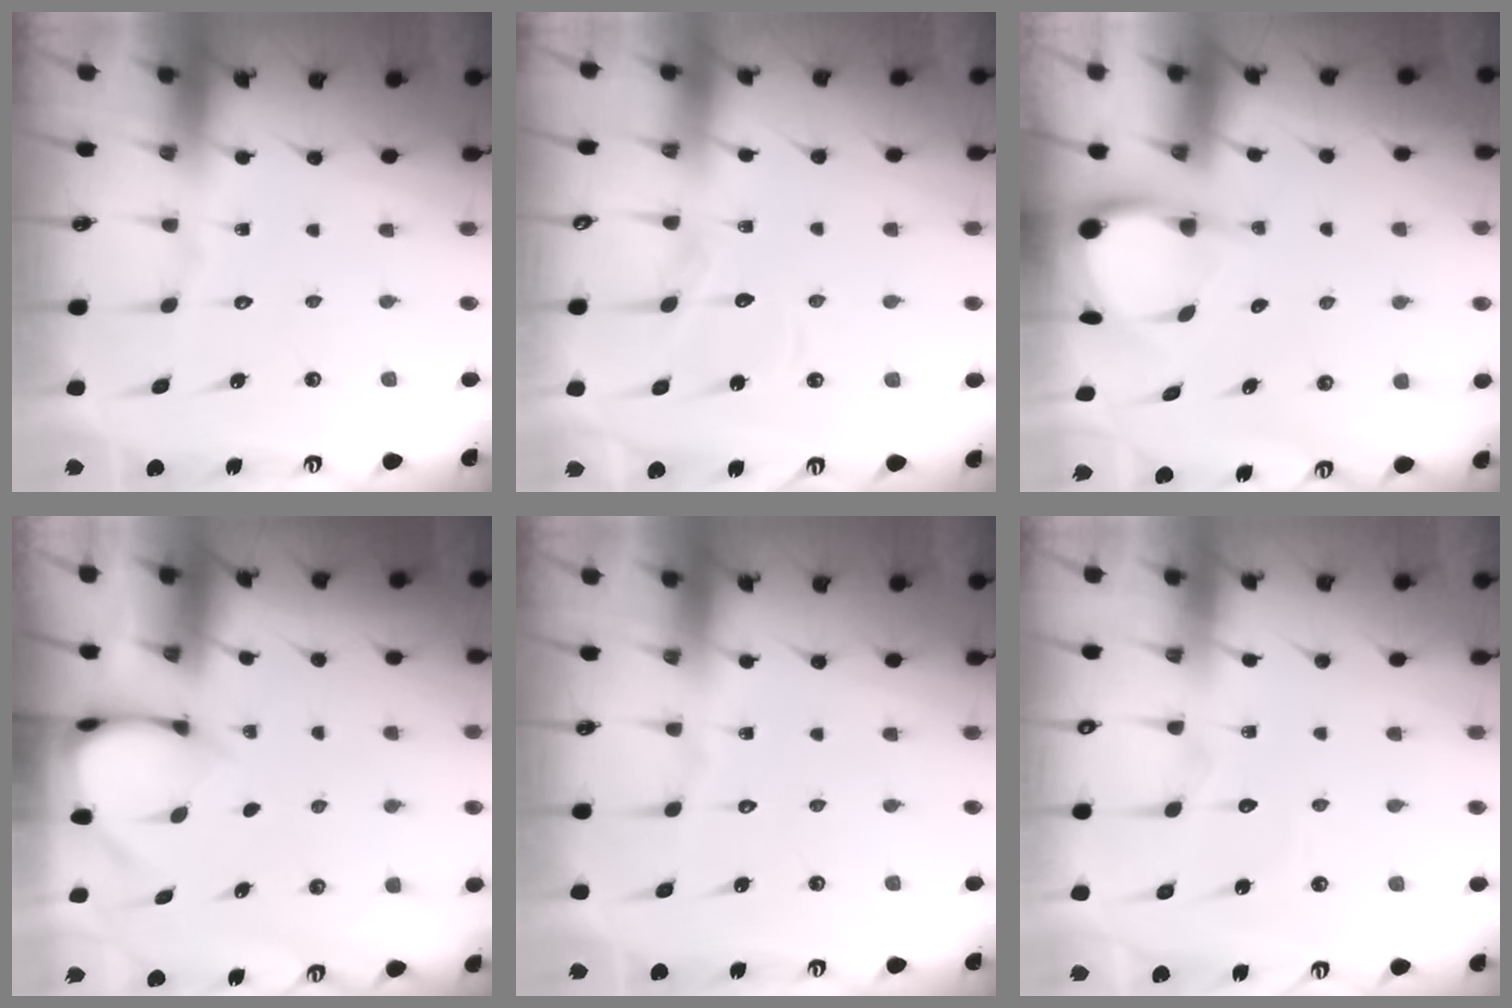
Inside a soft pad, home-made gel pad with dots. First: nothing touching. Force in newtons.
{"total": 7.6, "press": 7.6, "slide": 0.4}
{"total": 3.7, "press": 3.7, "slide": 0.2}
{"total": 3.4, "press": 3.4, "slide": 0.3}
{"total": 0.0}
{"total": 4.9, "press": 4.9, "slide": 0.3}